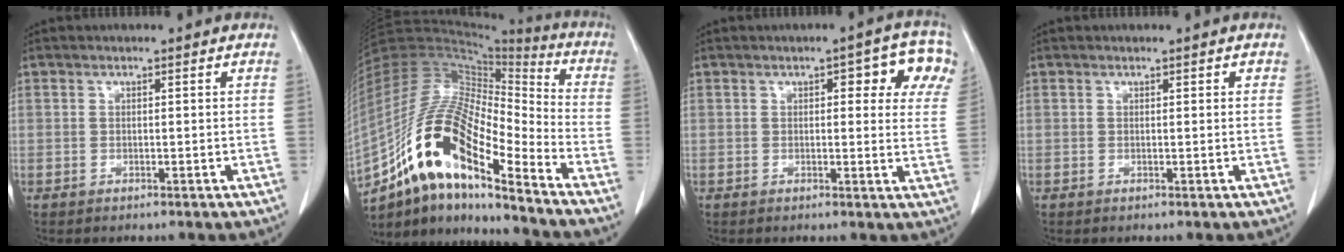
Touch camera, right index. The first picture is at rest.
{"total": 19.3, "force": [-11.9, 4.4, 14.6], "torque": [-0.293, 0.015, -0.211]}
{"total": 8.0, "force": [3.5, 2.9, 6.6], "torque": [-0.061, 0.010, 0.029]}
{"total": 0.7, "force": [0.4, 0.2, 0.5], "torque": [-0.009, 0.002, 0.004]}